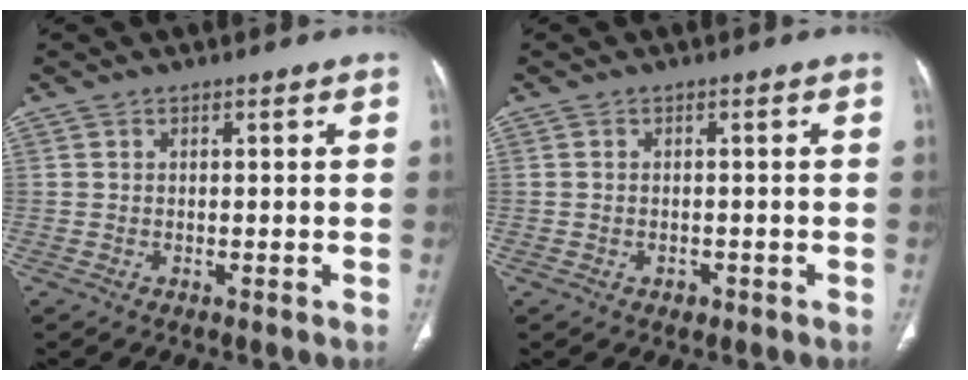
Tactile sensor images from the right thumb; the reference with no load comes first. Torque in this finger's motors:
{"motor_torque": [-0.72, -0.05, -0.17, 0.03, -0.05]}